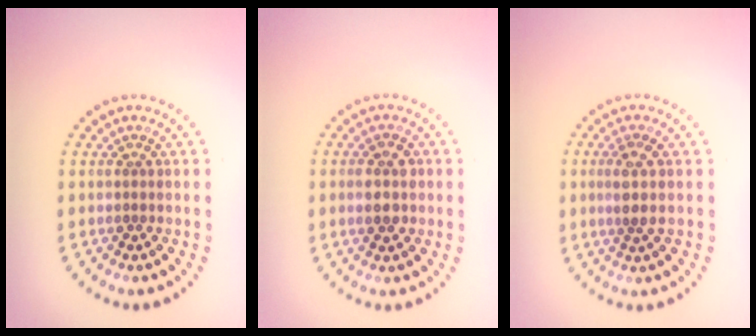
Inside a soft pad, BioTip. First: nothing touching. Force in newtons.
{"total": 3.0, "press": 3.0, "slide": 0.2}
{"total": 2.0, "press": 1.6, "slide": 1.2}